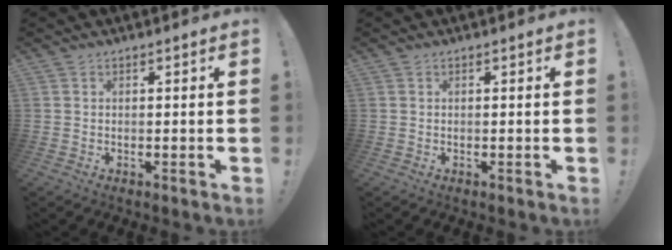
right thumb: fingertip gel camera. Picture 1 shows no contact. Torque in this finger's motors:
{"motor_torque": [-0.16, 0.14, -0.14, 0.08, 0.01]}